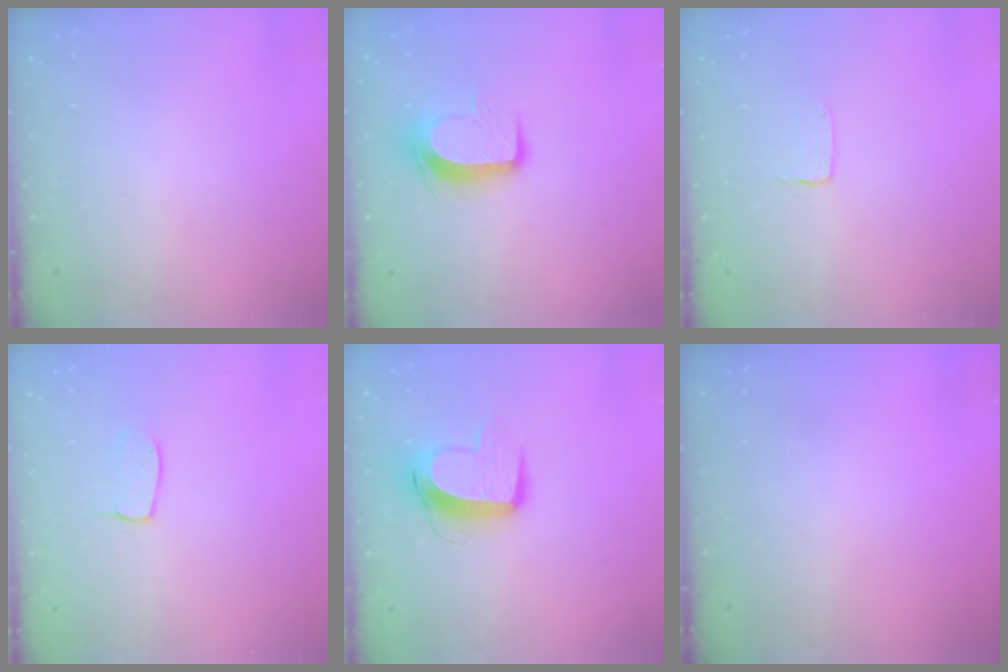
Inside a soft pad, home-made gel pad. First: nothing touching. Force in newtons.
{"total": 9.2, "press": 9.1, "slide": 0.9}
{"total": 2.0, "press": 2.0, "slide": 0.2}
{"total": 4.8, "press": 4.8, "slide": 0.3}
{"total": 10.6, "press": 10.5, "slide": 1.2}
{"total": 0.0}